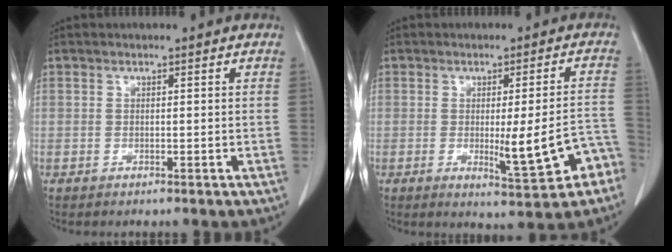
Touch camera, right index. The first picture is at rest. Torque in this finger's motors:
{"motor_torque": [0.55, 0.29, 0.24, 0.10]}